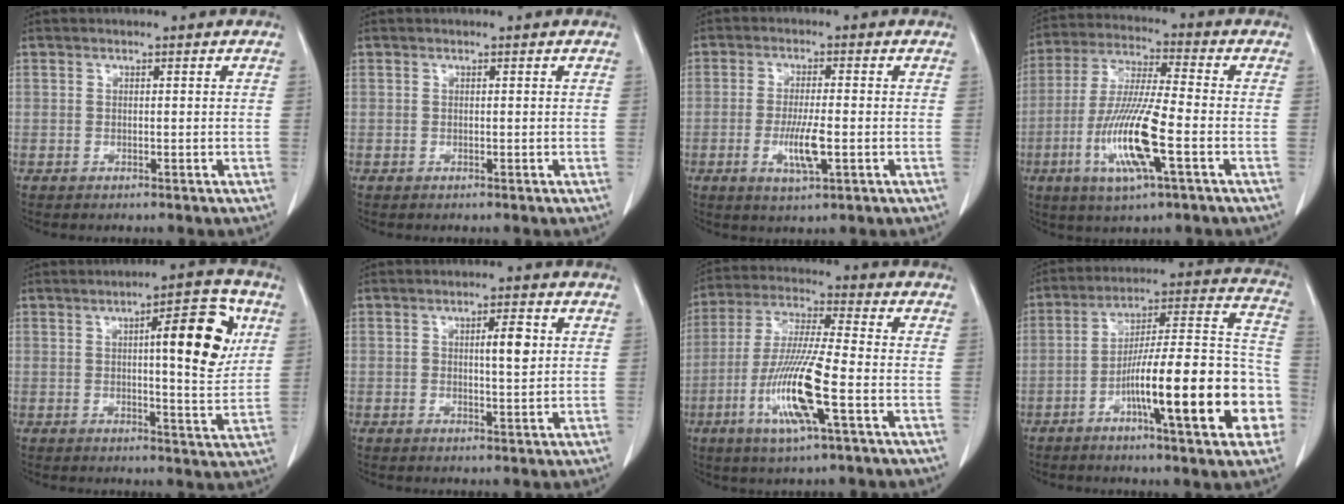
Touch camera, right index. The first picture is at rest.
{"total": 0.0}
{"total": 5.9, "force": [-1.6, 0.7, 5.7], "torque": [-0.112, -0.011, -0.026]}
{"total": 13.5, "force": [-4.3, 1.0, 12.8], "torque": [-0.262, -0.015, -0.082]}
{"total": 11.1, "force": [3.2, 2.1, 10.5], "torque": [-0.139, 0.007, 0.039]}
{"total": 4.0, "force": [0.8, 0.8, 3.9], "torque": [-0.060, 0.002, 0.011]}
{"total": 13.3, "force": [-4.5, 0.5, 12.5], "torque": [-0.256, -0.015, -0.087]}
{"total": 21.7, "force": [-7.5, 2.9, 20.1], "torque": [-0.251, 0.023, -0.110]}